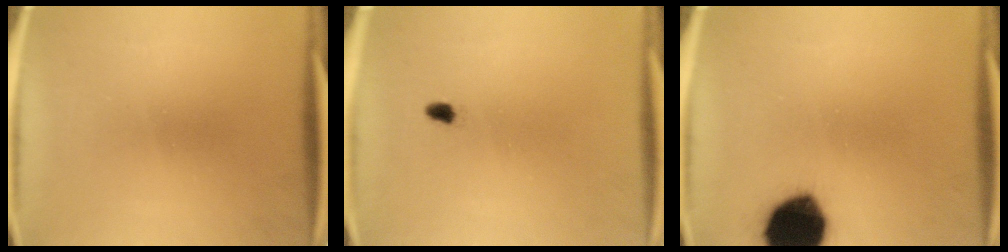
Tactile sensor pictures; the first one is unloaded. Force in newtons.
{"total": 1.3}
{"total": 18.0}